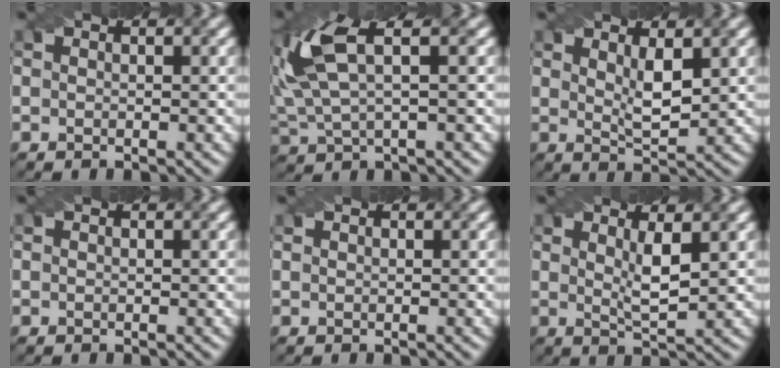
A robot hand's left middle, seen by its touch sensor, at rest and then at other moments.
{"total": 7.2, "force": [2.5, 2.7, 6.2], "torque": [-0.156, 0.012, 0.051]}
{"total": 2.8, "force": [1.1, 0.7, 2.4], "torque": [-0.044, -0.008, 0.022]}
{"total": 0.0}
{"total": 0.0}
{"total": 2.9, "force": [0.9, 0.6, 2.7], "torque": [-0.043, -0.008, 0.016]}